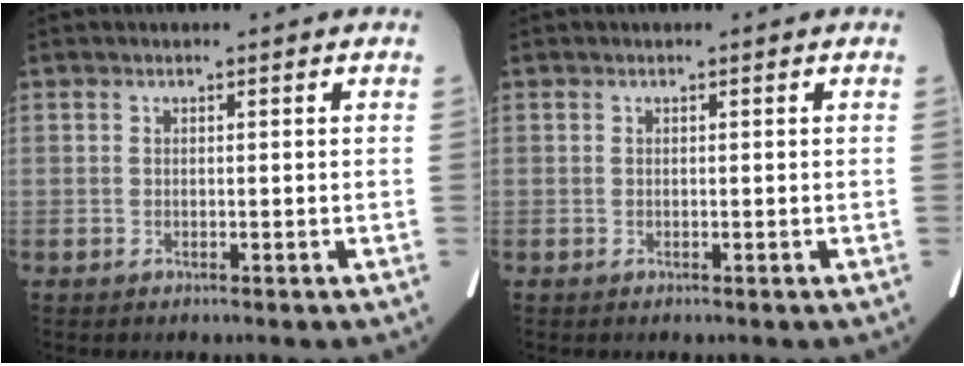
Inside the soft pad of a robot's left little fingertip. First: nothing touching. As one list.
[{"total": 0.0}]